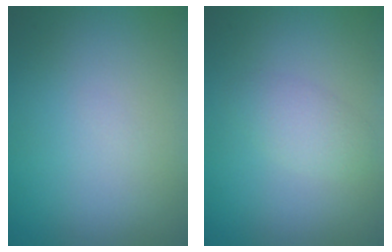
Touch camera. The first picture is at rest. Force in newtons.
{"total": 2.0, "press": 2.0, "slide": 0.1}